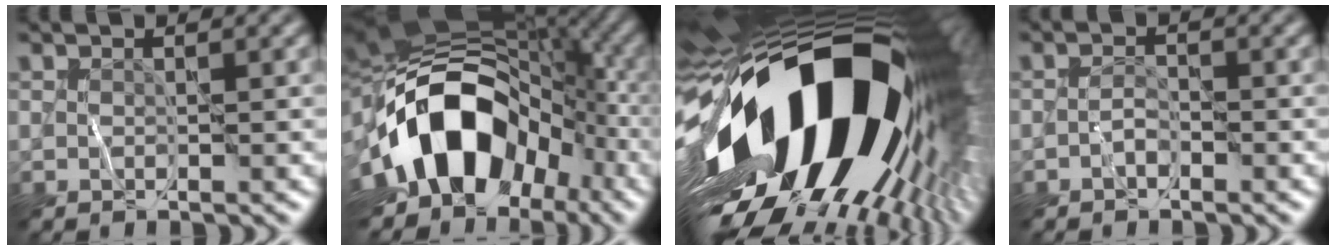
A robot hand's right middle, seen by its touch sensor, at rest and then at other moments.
{"total": 16.2, "force": [-4.5, 10.7, 11.4], "torque": [-0.181, 0.000, -0.087]}
{"total": 22.1, "force": [-0.5, 11.9, 18.6], "torque": [-0.339, -0.047, -0.016]}
{"total": 0.9, "force": [-0.6, 0.5, 0.6], "torque": [-0.010, 0.006, -0.014]}